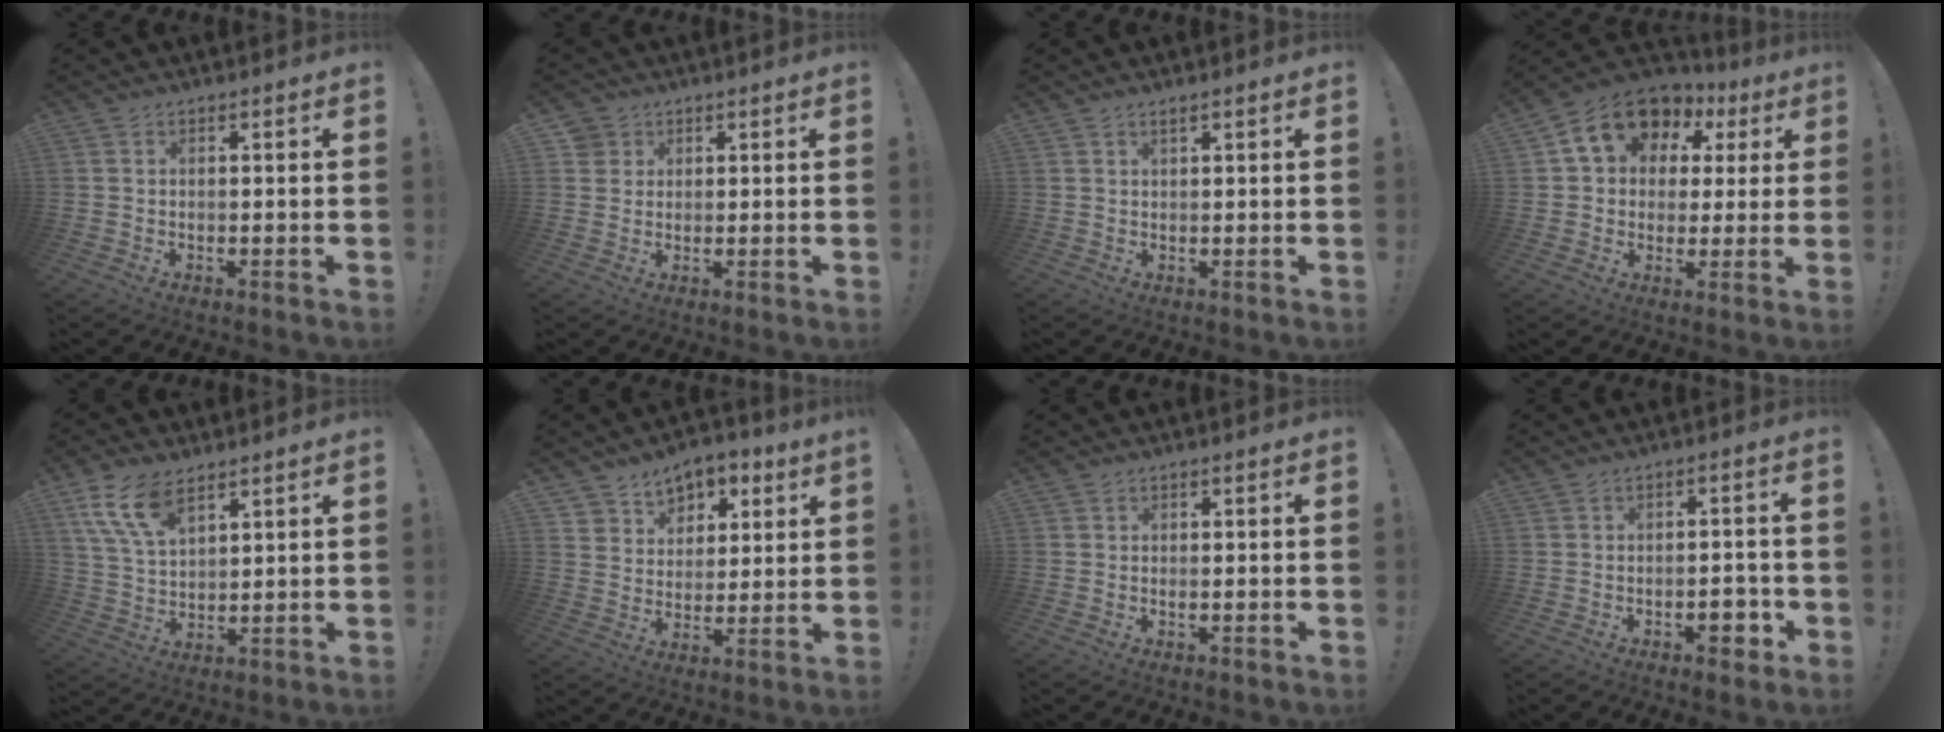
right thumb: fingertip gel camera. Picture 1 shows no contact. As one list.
[{"total": 3.1, "force": [1.6, 2.7, 0.2], "torque": [-0.001, -0.004, 0.027]}, {"total": 1.1, "force": [0.8, 0.1, 0.7], "torque": [-0.016, 0.001, 0.016]}, {"total": 14.5, "force": [6.7, 10.5, 7.5], "torque": [-0.118, -0.025, 0.125]}, {"total": 11.4, "force": [7.2, 5.1, 7.3], "torque": [-0.138, -0.022, 0.137]}, {"total": 8.2, "force": [5.6, 5.7, 1.5], "torque": [-0.015, -0.045, 0.109]}, {"total": 0.0}, {"total": 4.6, "force": [-2.2, 2.5, 3.2], "torque": [-0.036, 0.012, -0.038]}]